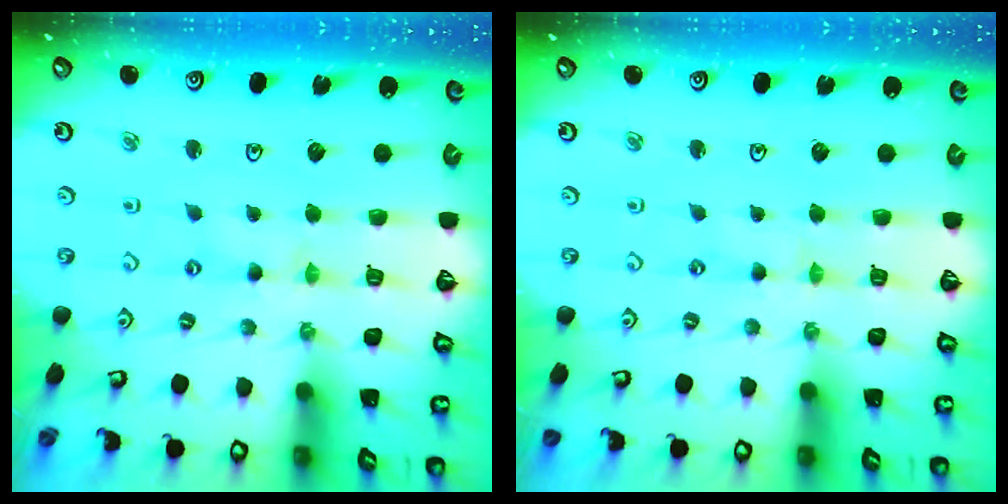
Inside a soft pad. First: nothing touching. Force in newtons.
{"total": 0.0}